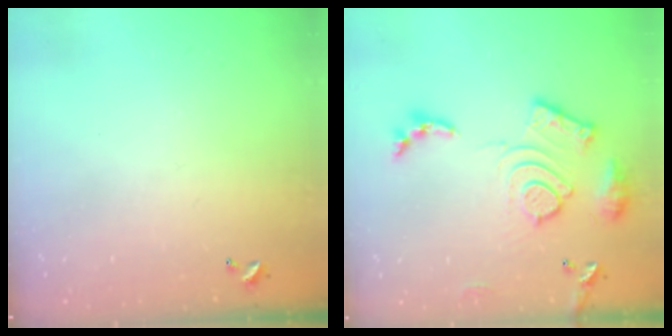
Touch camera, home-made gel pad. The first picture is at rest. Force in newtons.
{"total": 16.6, "press": 16.6, "slide": 1.6}